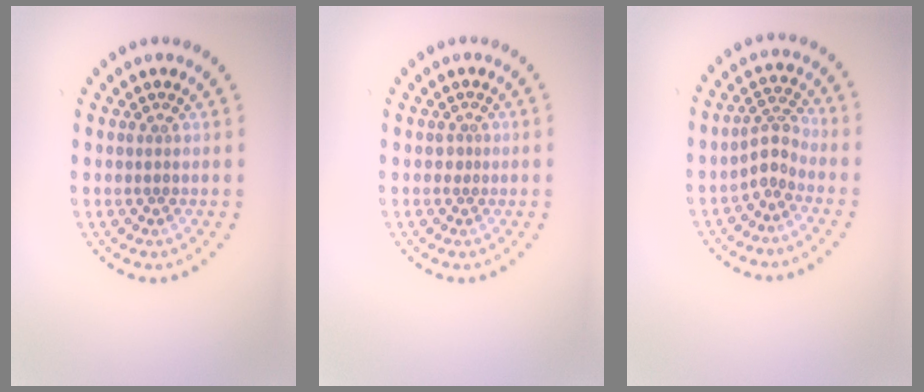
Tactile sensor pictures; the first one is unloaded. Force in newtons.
{"total": 0.7, "press": 0.5, "slide": 0.6}
{"total": 2.3, "press": 1.6, "slide": 1.6}